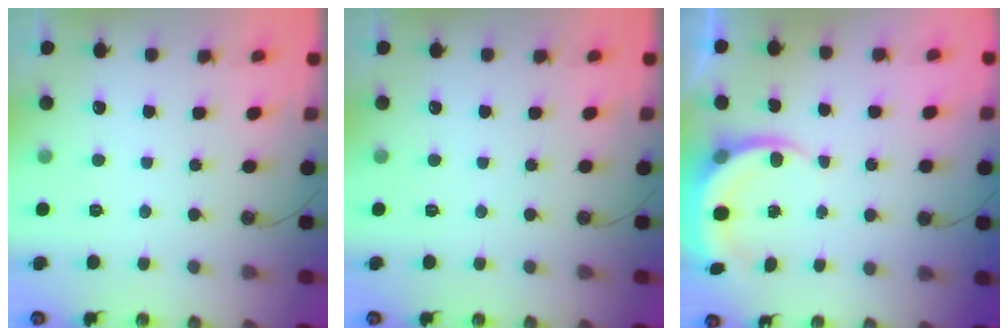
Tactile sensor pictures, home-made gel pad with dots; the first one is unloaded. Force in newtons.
{"total": 0.0}
{"total": 6.1, "press": 5.9, "slide": 1.4}